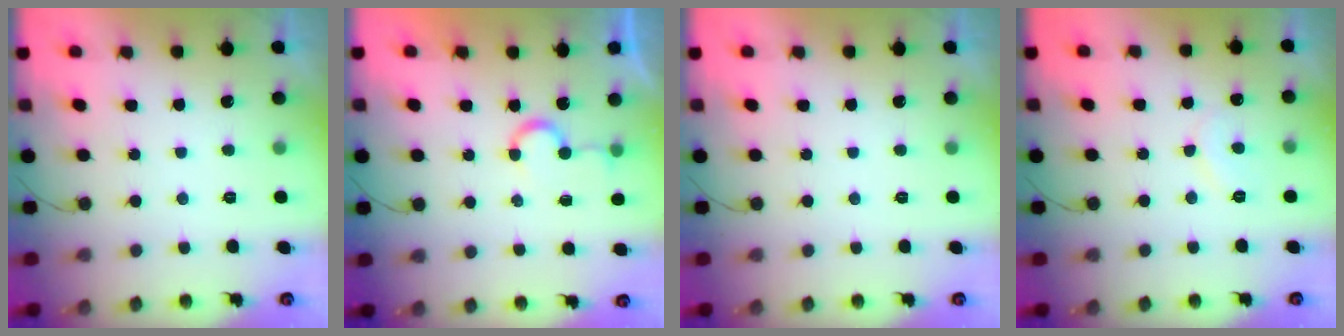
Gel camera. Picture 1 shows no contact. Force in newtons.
{"total": 5.4, "press": 5.4, "slide": 0.4}
{"total": 0.0}
{"total": 6.5, "press": 6.5, "slide": 0.7}